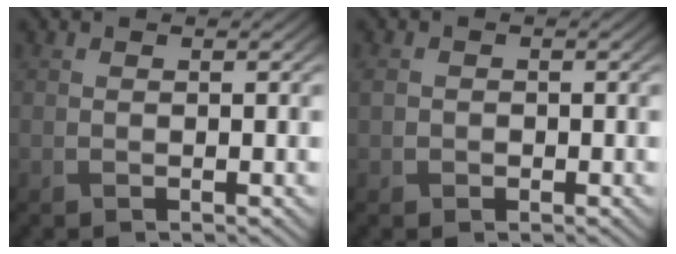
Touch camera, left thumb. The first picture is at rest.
{"total": 1.8, "force": [-0.2, 1.6, 0.7], "torque": [-0.020, -0.004, -0.008]}